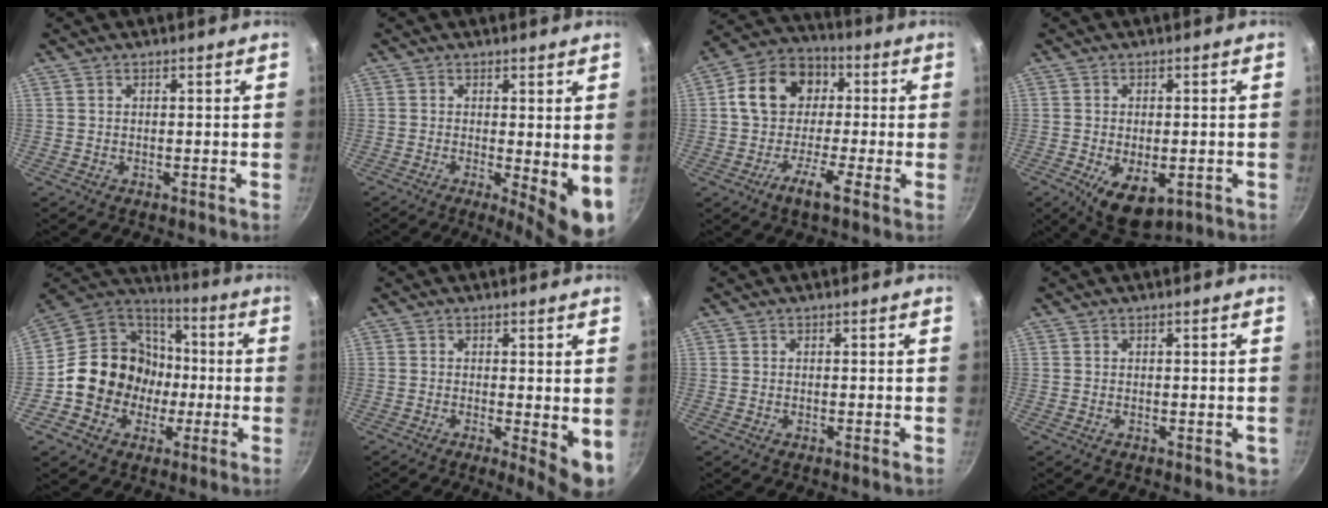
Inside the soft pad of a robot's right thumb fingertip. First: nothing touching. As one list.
[{"total": 8.1, "force": [-0.8, 2.2, 7.7], "torque": [-0.095, -0.013, -0.006]}, {"total": 12.6, "force": [-1.4, 9.0, 8.8], "torque": [-0.118, 0.048, -0.049]}, {"total": 9.1, "force": [-2.9, 5.0, 7.0], "torque": [-0.088, -0.003, -0.028]}, {"total": 17.8, "force": [-2.6, 16.2, 7.1], "torque": [-0.081, 0.042, -0.046]}, {"total": 6.1, "force": [-0.6, 1.7, 5.8], "torque": [-0.075, -0.012, -0.005]}, {"total": 0.0}, {"total": 1.0, "force": [-0.1, 0.5, 0.9], "torque": [-0.005, 0.000, -0.002]}]